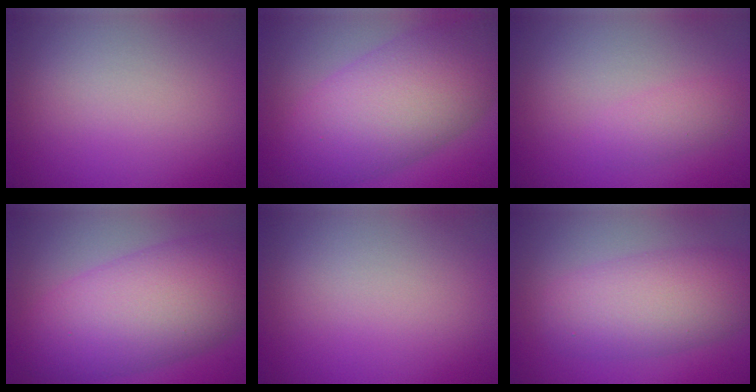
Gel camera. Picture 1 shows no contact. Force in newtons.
{"total": 10.0, "press": 10.0, "slide": 0.3}
{"total": 1.5, "press": 1.5, "slide": 0.1}
{"total": 9.9, "press": 9.9, "slide": 0.1}
{"total": 0.0}
{"total": 6.1, "press": 6.1, "slide": 0.1}